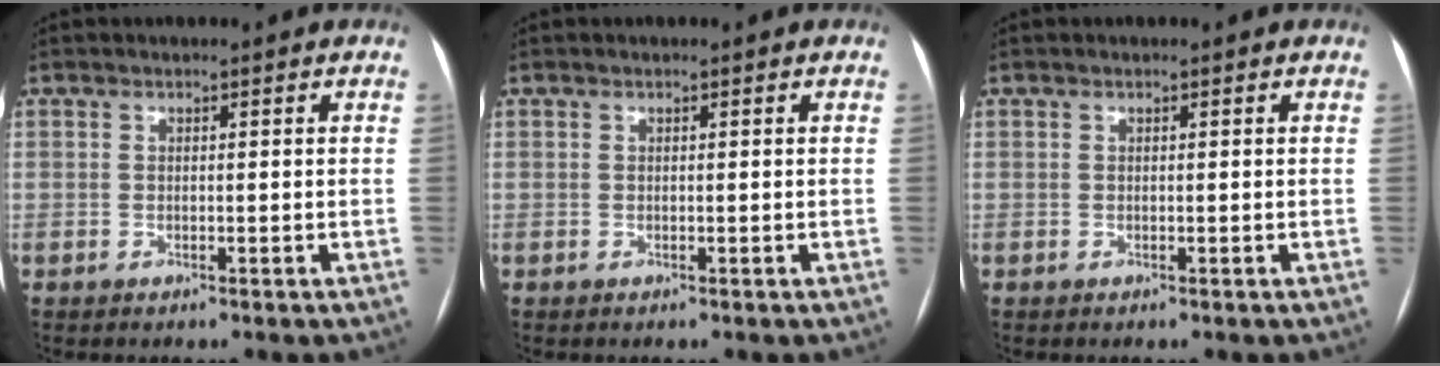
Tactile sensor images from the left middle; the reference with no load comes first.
{"total": 0.0}
{"total": 0.0}